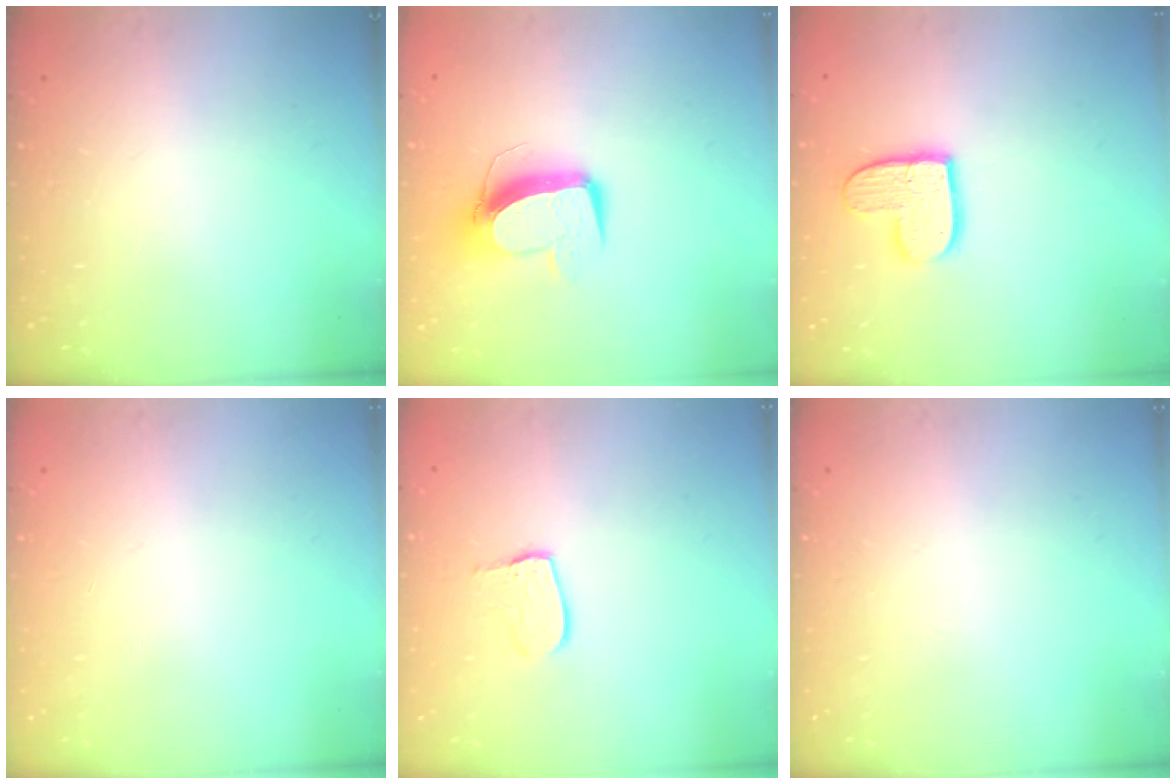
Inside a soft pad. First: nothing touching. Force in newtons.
{"total": 10.4, "press": 10.3, "slide": 1.0}
{"total": 11.0, "press": 10.9, "slide": 0.9}
{"total": 0.0}
{"total": 8.2, "press": 8.2, "slide": 0.7}
{"total": 0.0}